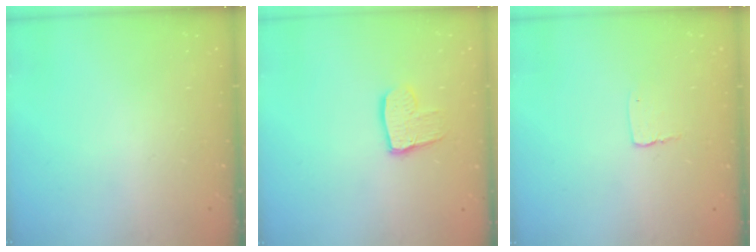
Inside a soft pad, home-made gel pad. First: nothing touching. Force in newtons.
{"total": 10.1, "press": 10.0, "slide": 0.8}
{"total": 3.8, "press": 3.8, "slide": 0.4}